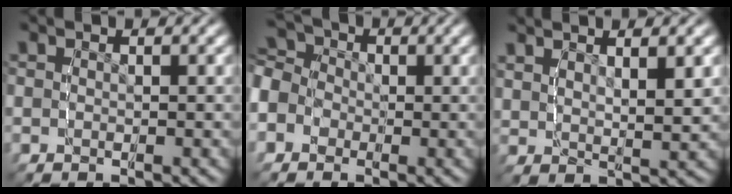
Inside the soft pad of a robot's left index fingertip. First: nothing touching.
{"total": 9.4, "force": [1.0, 8.3, 4.1], "torque": [-0.092, -0.003, 0.000]}
{"total": 3.2, "force": [2.6, 0.3, 1.9], "torque": [-0.034, -0.005, 0.054]}